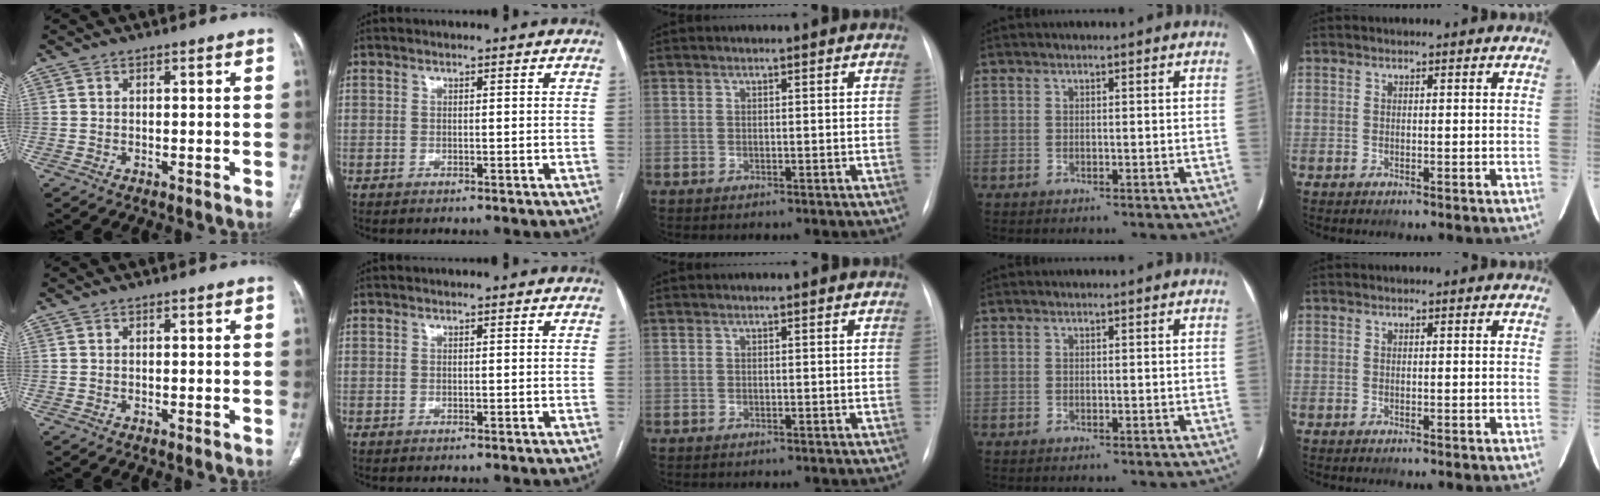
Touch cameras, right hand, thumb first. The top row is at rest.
{}